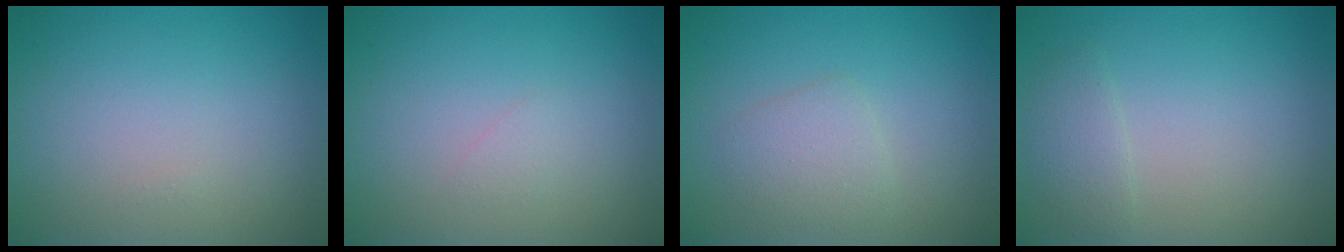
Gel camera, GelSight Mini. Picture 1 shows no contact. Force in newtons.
{"total": 0.7, "press": 0.7, "slide": 0.1}
{"total": 2.1, "press": 2.1, "slide": 0.1}
{"total": 1.5, "press": 1.5, "slide": 0.1}